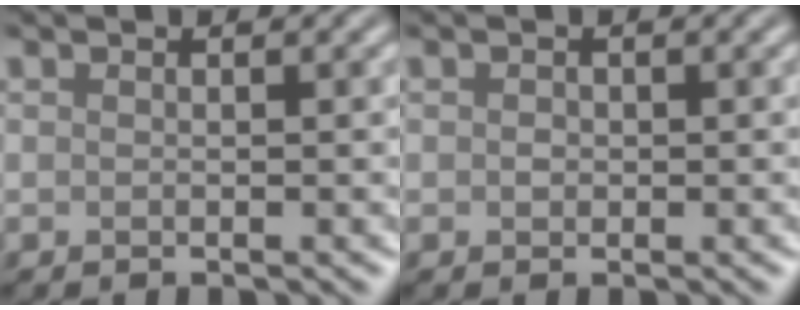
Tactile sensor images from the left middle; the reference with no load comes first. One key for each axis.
{"total": 0.7, "fx": 0.0, "fy": 0.6, "fz": 0.3, "tx": -0.004, "ty": -0.003, "tz": -0.001}